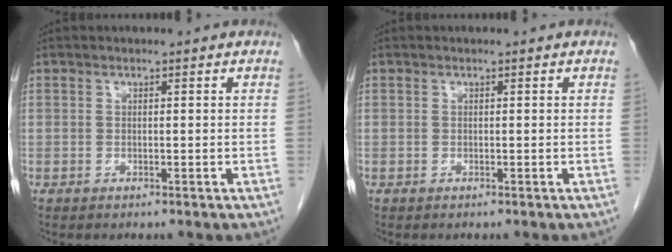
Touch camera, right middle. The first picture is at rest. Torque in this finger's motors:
{"motor_torque": [-0.13, -0.03, 0.04, 0.01]}